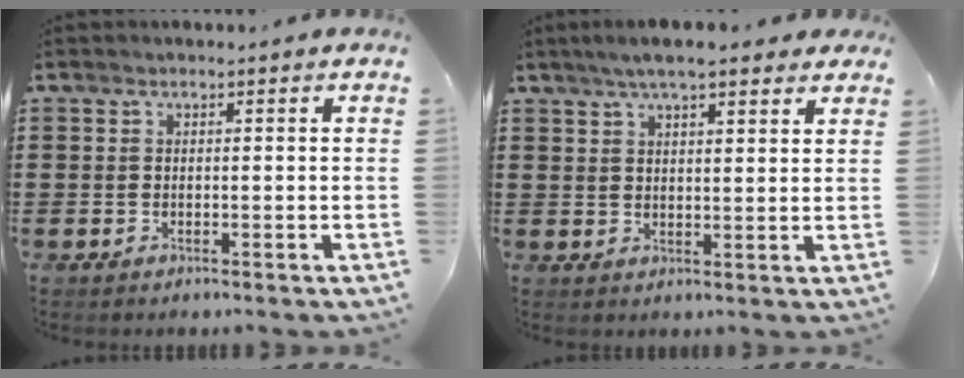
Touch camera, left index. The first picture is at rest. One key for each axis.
{"total": 5.5, "fx": 4.4, "fy": 1.1, "fz": 3.2, "tx": -0.071, "ty": 0.002, "tz": 0.078}